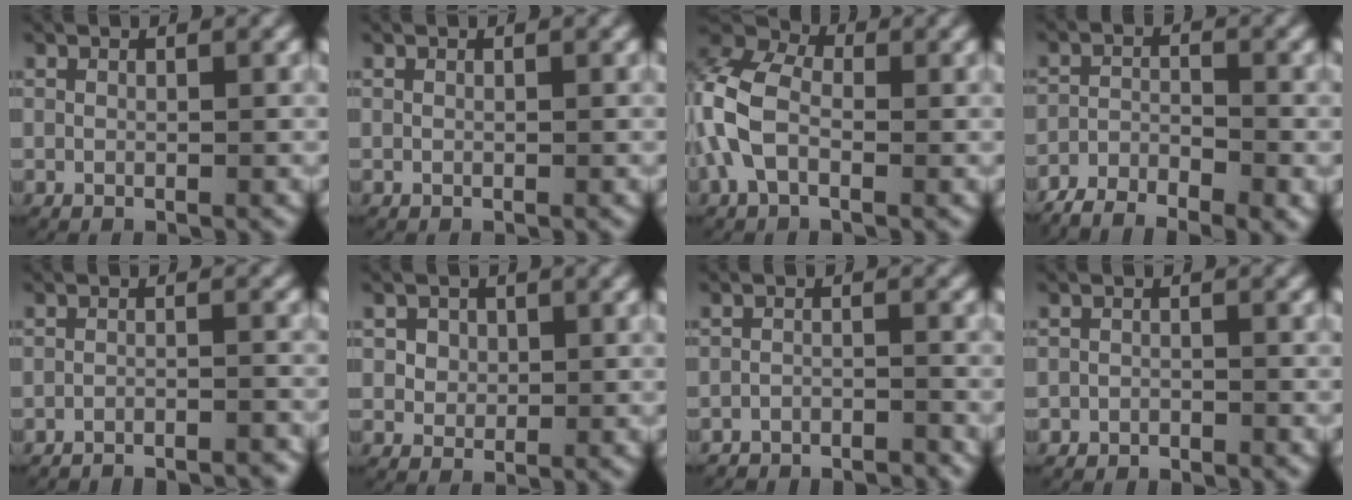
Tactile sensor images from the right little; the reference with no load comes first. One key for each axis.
{"total": 0.0}
{"total": 8.8, "fx": 0.7, "fy": 7.2, "fz": 5.0, "tx": -0.126, "ty": 0.006, "tz": -0.006}
{"total": 5.6, "fx": -4.7, "fy": 2.2, "fz": 2.2, "tx": -0.032, "ty": -0.015, "tz": -0.077}
{"total": 5.2, "fx": -5.0, "fy": 1.1, "fz": 1.0, "tx": -0.008, "ty": -0.014, "tz": -0.080}
{"total": 2.0, "fx": 0.3, "fy": 1.8, "fz": 0.6, "tx": -0.016, "ty": -0.003, "tz": 0.011}
{"total": 3.4, "fx": -3.3, "fy": 0.7, "fz": 0.2, "tx": -0.002, "ty": -0.012, "tz": -0.058}
{"total": 1.5, "fx": -1.4, "fy": 0.5, "fz": -0.1, "tx": 0.001, "ty": -0.008, "tz": -0.023}